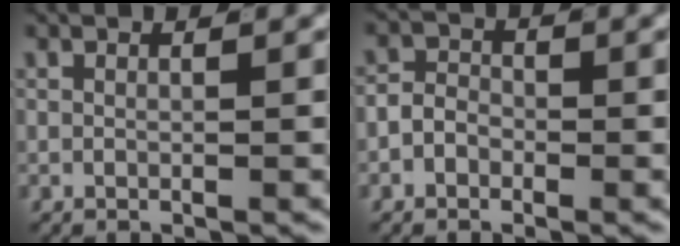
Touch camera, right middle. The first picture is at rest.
{"total": 2.2, "force": [-0.8, 1.9, 0.9], "torque": [-0.006, 0.001, -0.021]}